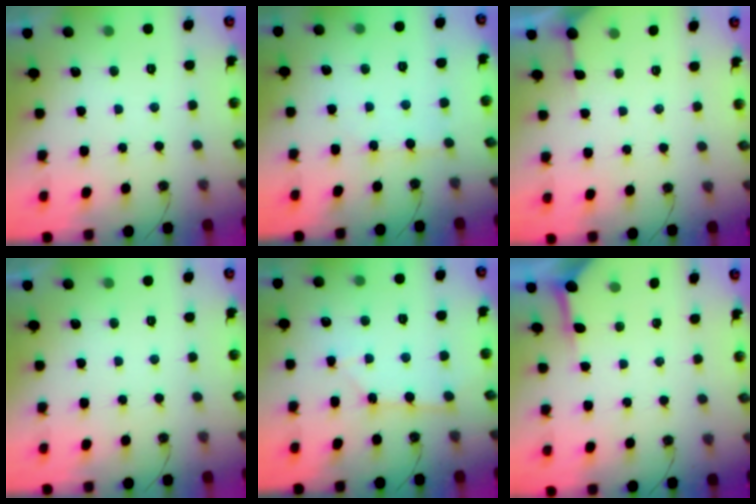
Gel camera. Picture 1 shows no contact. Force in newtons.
{"total": 3.4, "press": 3.4, "slide": 0.4}
{"total": 2.7, "press": 2.7, "slide": 0.3}
{"total": 0.0}
{"total": 2.7, "press": 2.7, "slide": 0.3}
{"total": 3.8, "press": 3.8, "slide": 0.5}